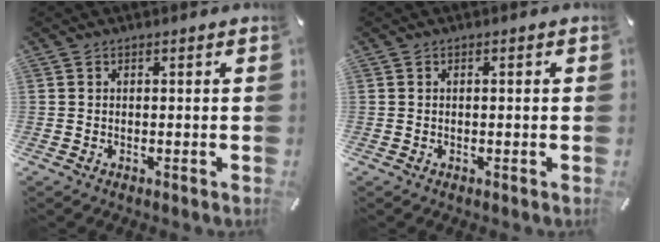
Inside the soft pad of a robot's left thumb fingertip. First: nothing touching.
{"total": 0.8, "force": [-0.1, 0.2, 0.7], "torque": [-0.013, 0.000, -0.002]}